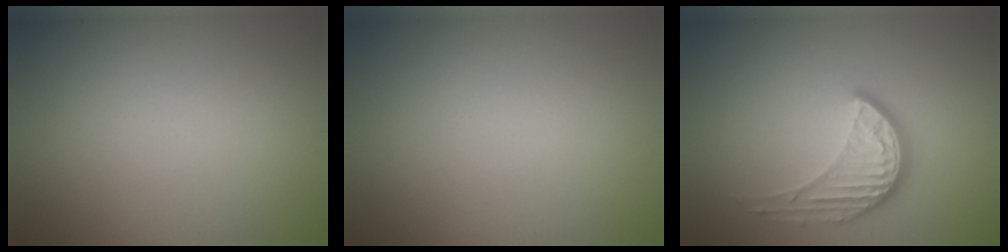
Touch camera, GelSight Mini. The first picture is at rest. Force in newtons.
{"total": 0.0}
{"total": 3.9, "press": 3.0, "slide": 2.5}